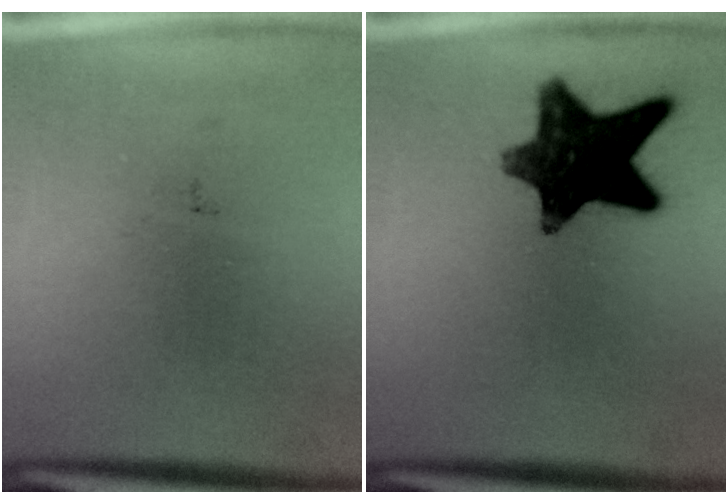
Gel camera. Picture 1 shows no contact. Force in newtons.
{"total": 12.6}